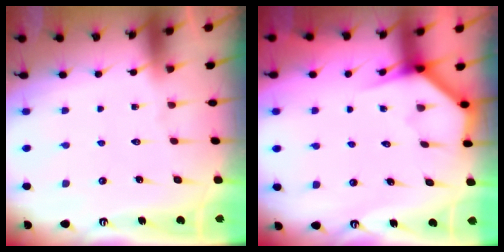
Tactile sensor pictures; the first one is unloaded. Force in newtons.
{"total": 3.7, "press": 3.7, "slide": 0.2}